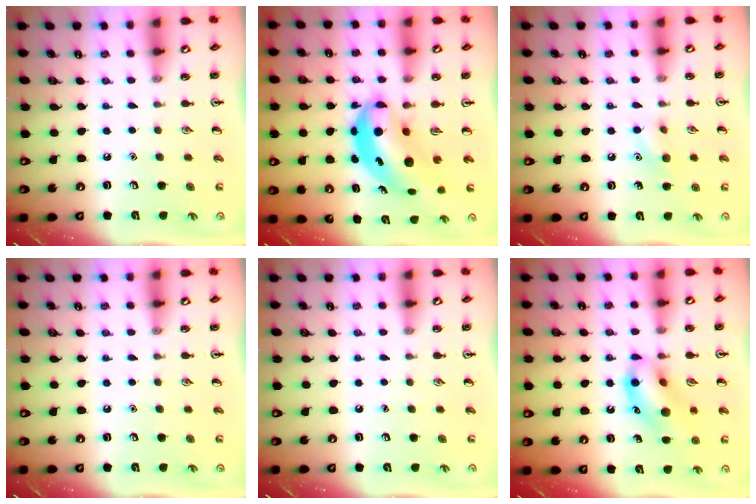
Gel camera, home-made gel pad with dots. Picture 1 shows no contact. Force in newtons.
{"total": 7.7, "press": 7.5, "slide": 1.9}
{"total": 6.9, "press": 6.6, "slide": 2.0}
{"total": 0.0}
{"total": 0.0}
{"total": 13.8, "press": 13.6, "slide": 2.4}